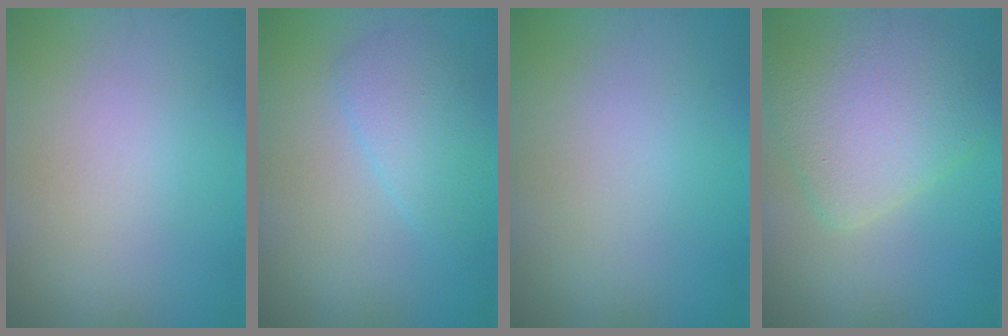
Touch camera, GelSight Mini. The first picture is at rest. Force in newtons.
{"total": 2.7, "press": 2.7, "slide": 0.2}
{"total": 0.0}
{"total": 5.6, "press": 5.6, "slide": 0.3}